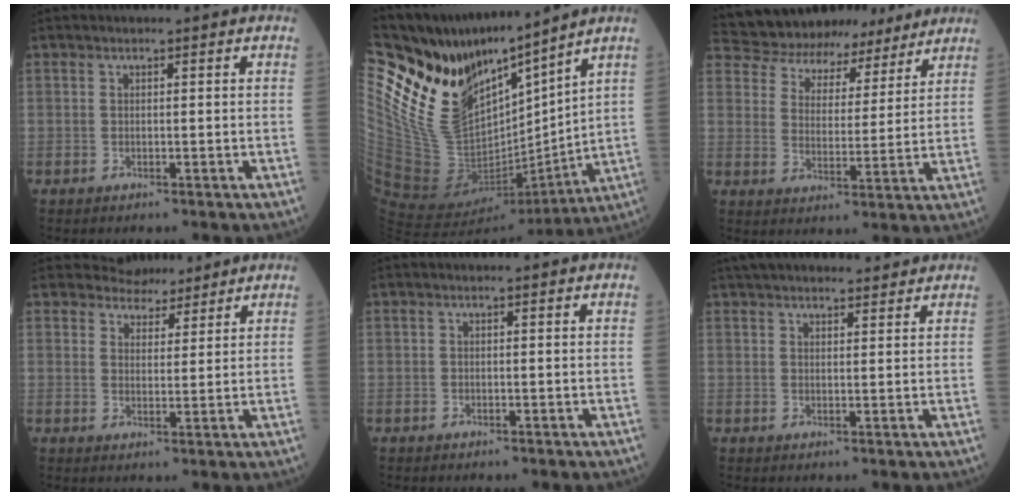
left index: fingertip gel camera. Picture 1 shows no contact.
{"total": 19.1, "force": [15.3, 5.4, 10.0], "torque": [-0.182, -0.016, 0.299]}
{"total": 15.5, "force": [14.4, 4.9, 2.8], "torque": [-0.047, 0.022, 0.207]}
{"total": 4.7, "force": [4.3, 2.0, -0.1], "torque": [0.007, 0.005, 0.063]}
{"total": 0.0}
{"total": 10.5, "force": [9.4, 2.7, 3.9], "torque": [-0.047, 0.028, 0.135]}